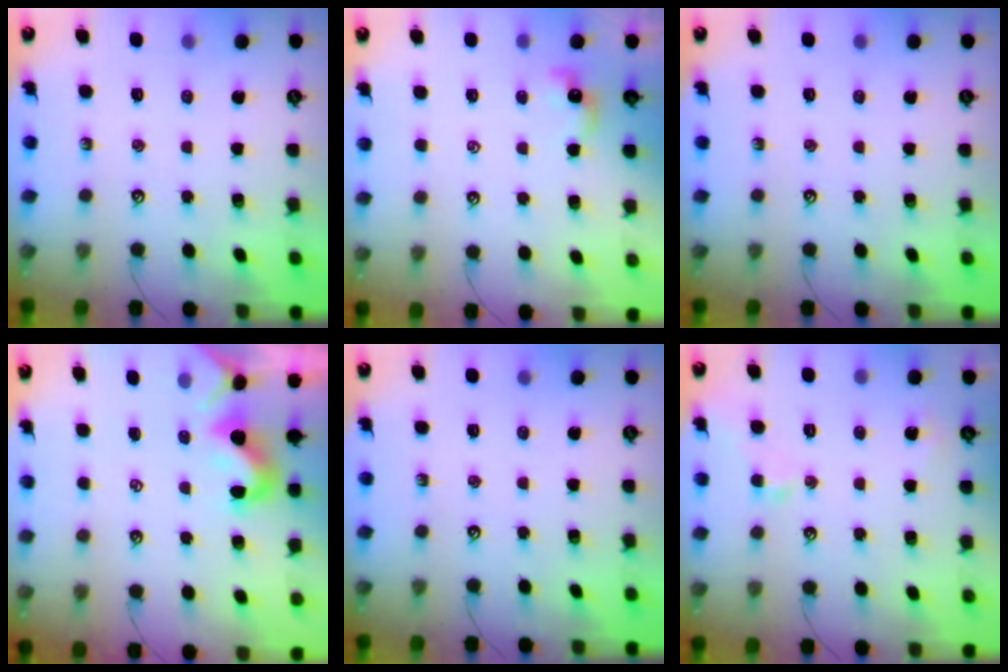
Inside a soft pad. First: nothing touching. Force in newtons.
{"total": 2.1, "press": 2.1, "slide": 0.3}
{"total": 0.0}
{"total": 0.7, "press": 0.7, "slide": 0.3}
{"total": 0.0}
{"total": 2.3, "press": 2.2, "slide": 0.6}